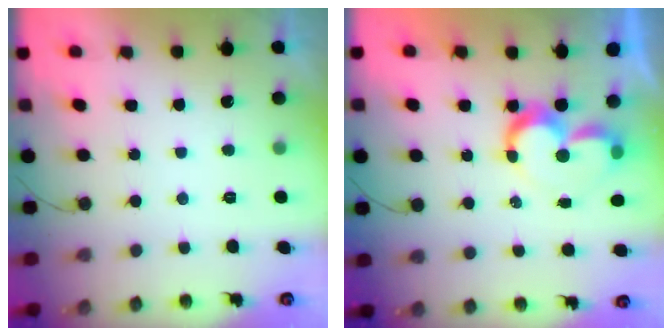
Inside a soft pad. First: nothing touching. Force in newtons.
{"total": 9.0, "press": 9.0, "slide": 0.9}